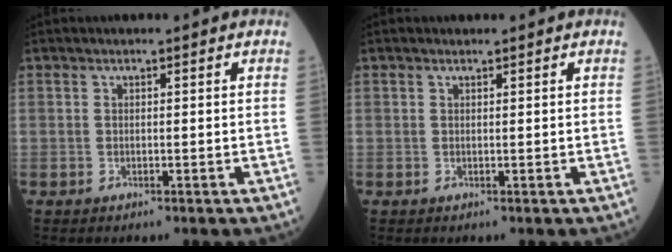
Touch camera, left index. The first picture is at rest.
{"total": 0.0}